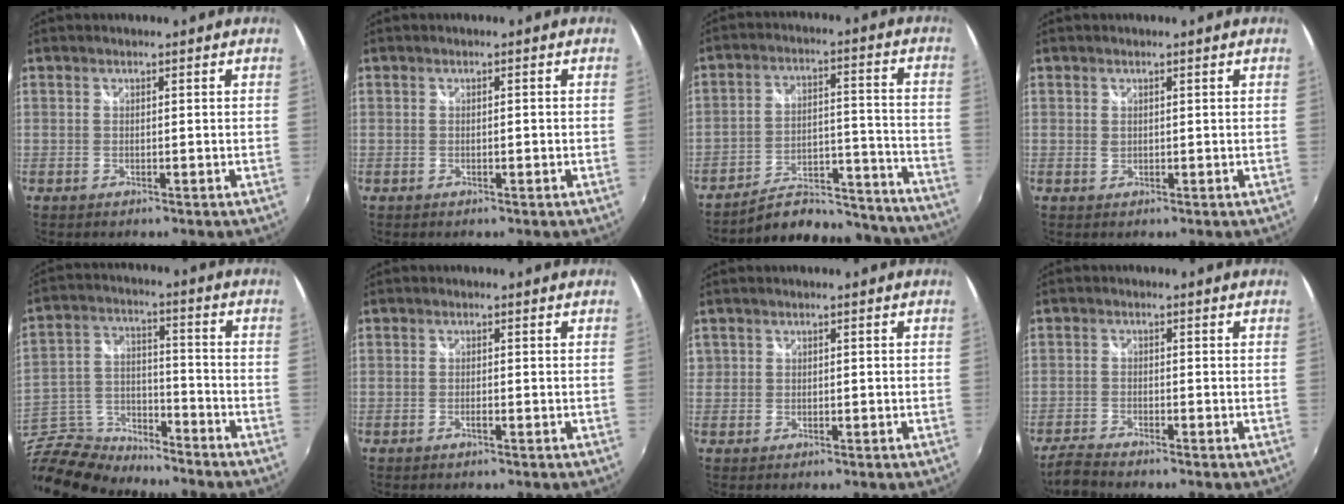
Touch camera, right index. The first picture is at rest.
{"total": 1.0, "force": [-0.3, 0.4, 0.9], "torque": [-0.013, 0.003, -0.005]}
{"total": 22.5, "force": [-21.0, 5.6, 5.8], "torque": [-0.086, 0.036, -0.267]}
{"total": 0.8, "force": [0.3, 0.6, 0.3], "torque": [-0.003, 0.001, 0.006]}
{"total": 19.3, "force": [-16.0, 7.6, 7.6], "torque": [-0.202, -0.012, -0.282]}
{"total": 0.9, "force": [-0.5, 0.2, 0.7], "torque": [-0.014, 0.000, -0.010]}
{"total": 1.2, "force": [0.1, 1.1, 0.4], "torque": [-0.007, 0.004, 0.004]}
{"total": 3.6, "force": [-3.4, 0.2, 1.0], "torque": [-0.037, -0.015, -0.069]}